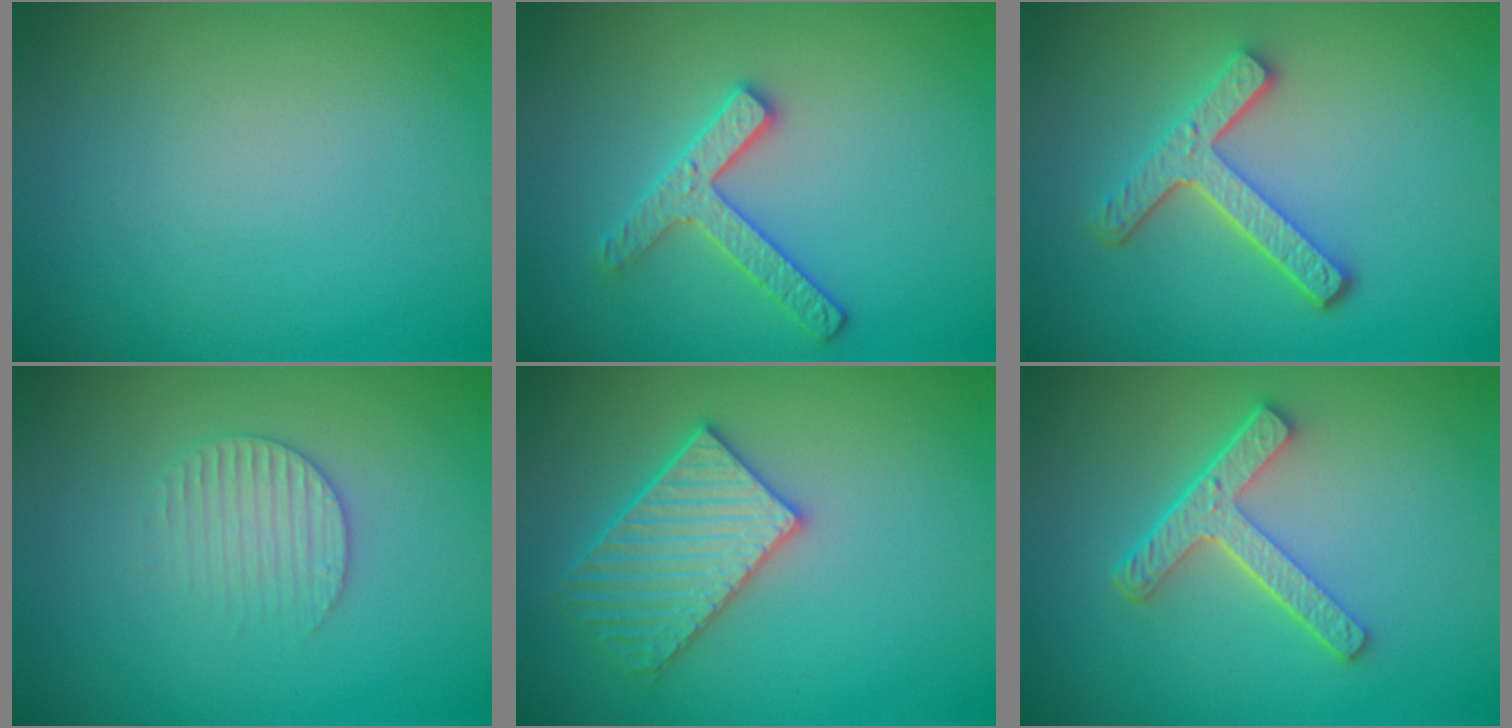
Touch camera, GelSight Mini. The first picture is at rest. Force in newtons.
{"total": 2.6, "press": 2.6, "slide": 0.4}
{"total": 4.3, "press": 3.3, "slide": 2.8}
{"total": 2.2, "press": 2.1, "slide": 0.5}
{"total": 4.0, "press": 3.8, "slide": 1.4}
{"total": 4.4, "press": 3.3, "slide": 2.9}